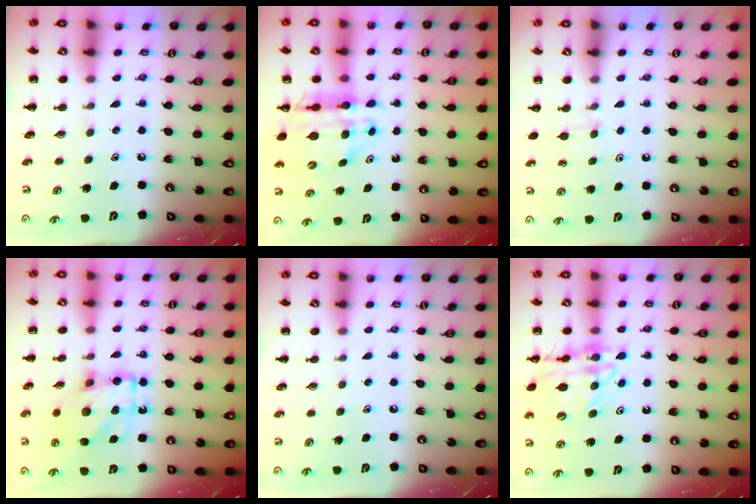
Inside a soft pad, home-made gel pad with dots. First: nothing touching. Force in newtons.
{"total": 11.1, "press": 10.6, "slide": 3.1}
{"total": 4.9, "press": 4.7, "slide": 1.4}
{"total": 12.3, "press": 12.2, "slide": 1.5}
{"total": 0.0}
{"total": 14.8, "press": 14.7, "slide": 2.2}